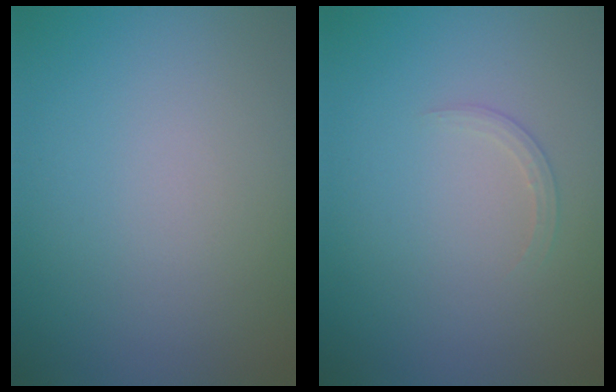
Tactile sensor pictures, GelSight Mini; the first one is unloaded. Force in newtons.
{"total": 1.0, "press": 1.0, "slide": 0.0}